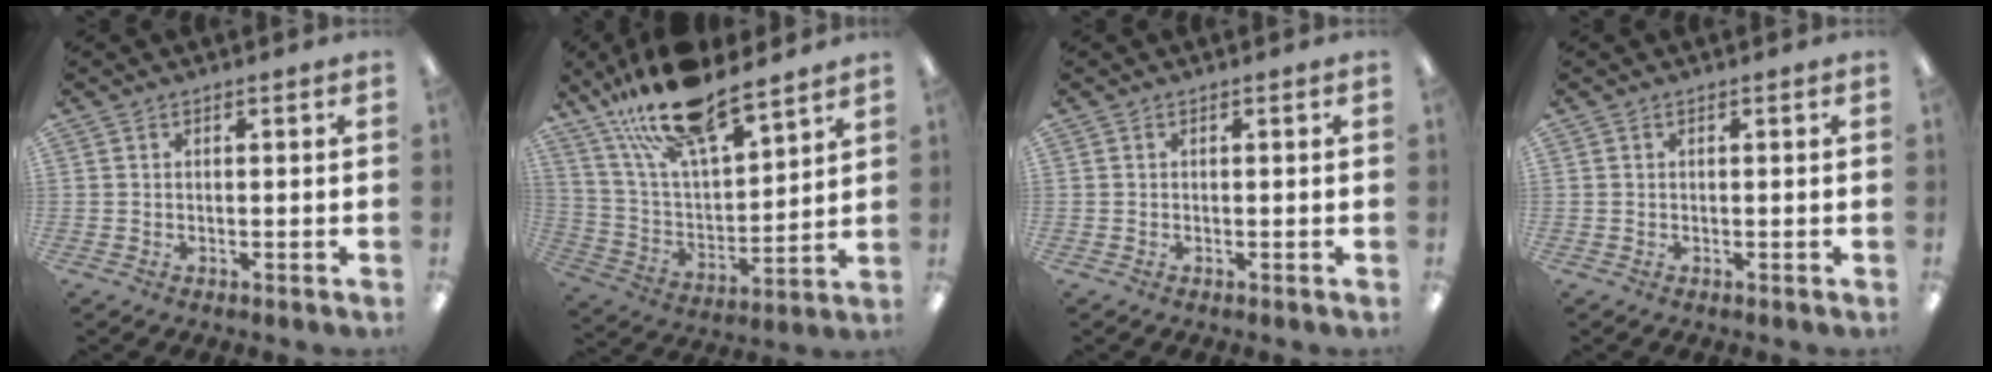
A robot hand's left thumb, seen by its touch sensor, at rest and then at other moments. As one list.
[{"total": 19.9, "force": [16.0, 6.1, 10.1], "torque": [-0.198, -0.091, 0.282]}, {"total": 0.0}, {"total": 0.0}]